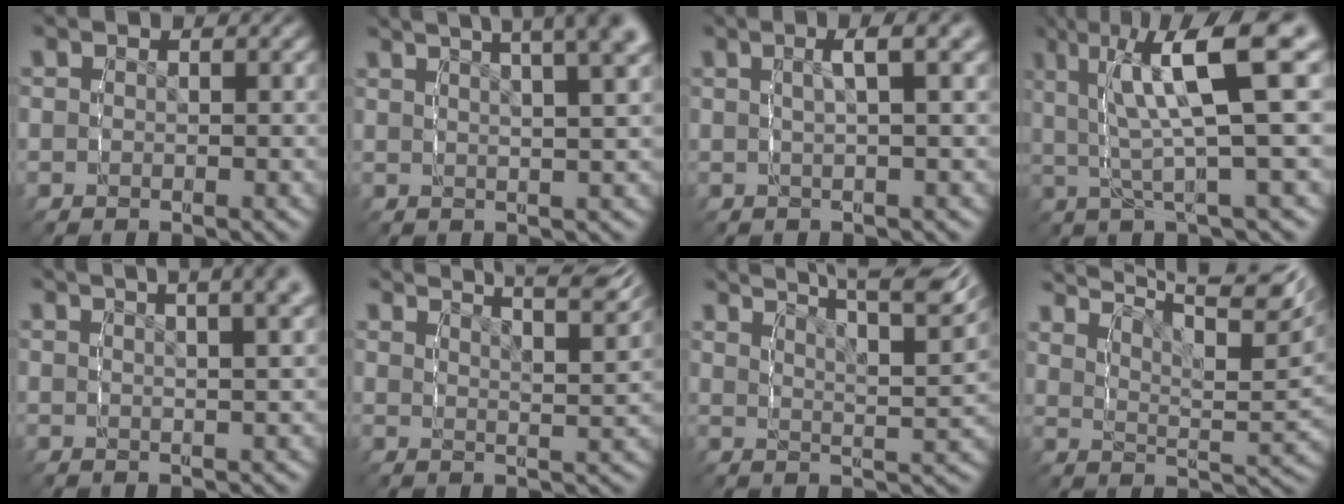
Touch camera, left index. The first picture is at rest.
{"total": 10.5, "force": [6.5, 4.0, 7.2], "torque": [-0.087, 0.029, 0.092]}
{"total": 3.1, "force": [1.3, -0.4, 2.8], "torque": [-0.036, 0.018, 0.018]}
{"total": 8.1, "force": [2.7, 1.3, 7.5], "torque": [-0.119, 0.019, 0.040]}
{"total": 7.3, "force": [4.6, 2.0, 5.3], "torque": [-0.058, 0.028, 0.061]}
{"total": 8.8, "force": [7.0, 2.2, 5.0], "torque": [-0.058, 0.016, 0.100]}
{"total": 10.0, "force": [7.3, 2.9, 6.1], "torque": [-0.066, 0.019, 0.102]}
{"total": 13.1, "force": [9.1, 4.4, 8.3], "torque": [-0.091, 0.034, 0.121]}